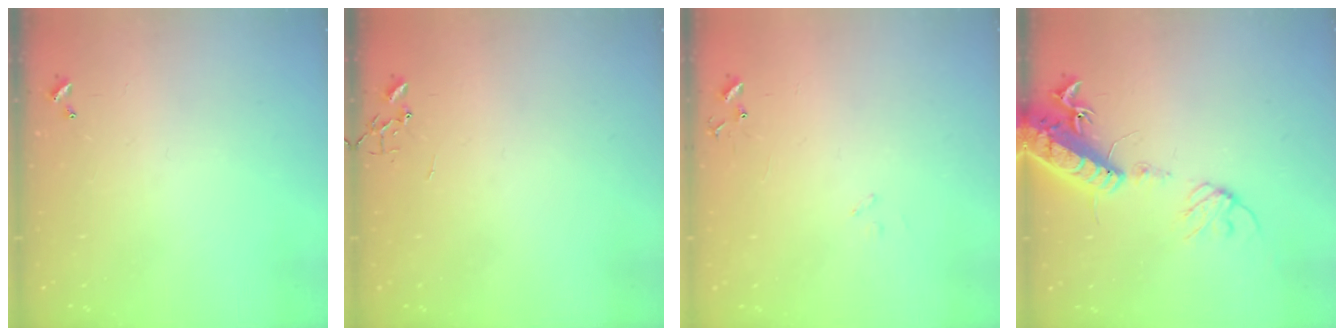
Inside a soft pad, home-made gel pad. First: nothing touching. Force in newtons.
{"total": 0.0}
{"total": 7.8, "press": 7.8, "slide": 0.7}
{"total": 17.2, "press": 16.7, "slide": 3.9}